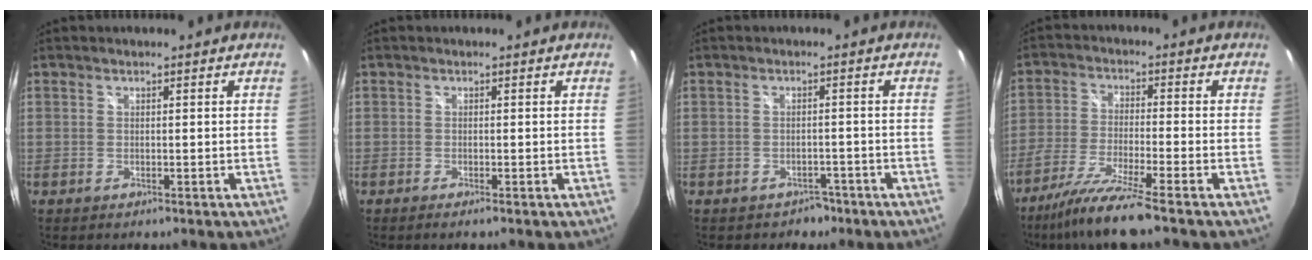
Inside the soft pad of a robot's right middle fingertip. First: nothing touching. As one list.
[{"total": 1.1, "force": [-0.8, -0.2, 0.7], "torque": [-0.013, -0.004, -0.016]}, {"total": 3.0, "force": [-2.1, 2.1, 0.4], "torque": [-0.008, 0.007, -0.025]}, {"total": 10.5, "force": [-8.4, -0.7, 6.3], "torque": [-0.137, -0.027, -0.153]}]